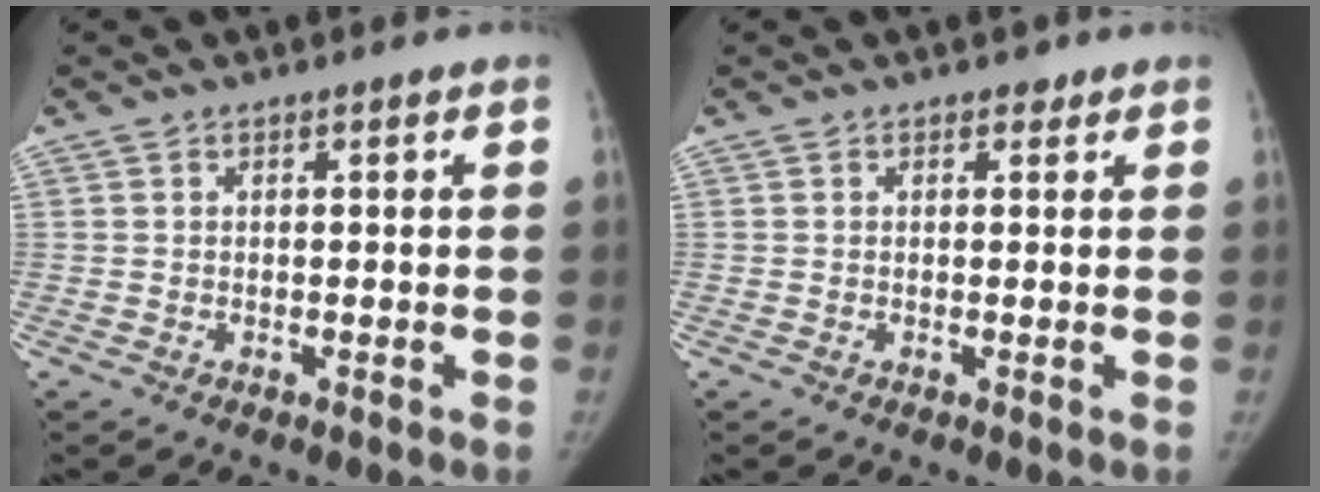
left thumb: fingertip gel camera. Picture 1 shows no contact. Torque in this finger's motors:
{"motor_torque": [0.13, -0.13, 0.46, -0.40, 0.03]}